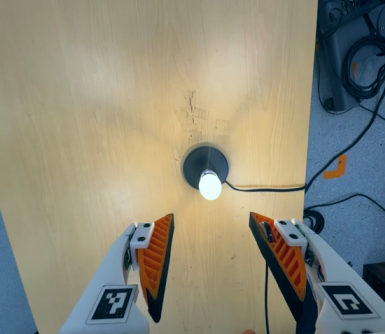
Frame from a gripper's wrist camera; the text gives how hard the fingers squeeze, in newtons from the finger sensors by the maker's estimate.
{"total": 0.0}